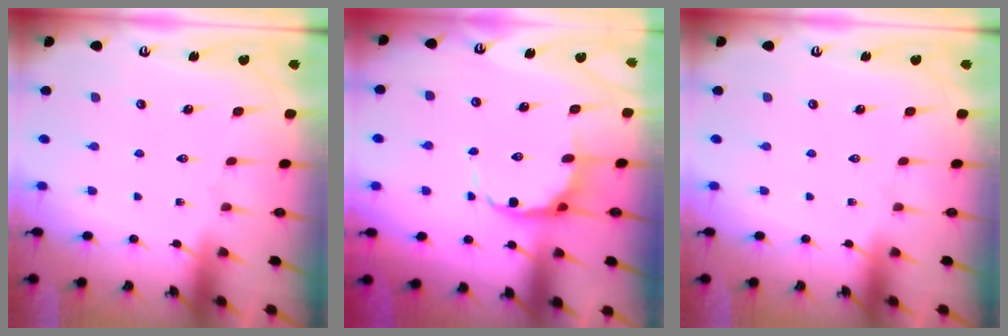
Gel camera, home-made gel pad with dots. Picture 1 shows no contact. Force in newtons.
{"total": 6.8, "press": 6.3, "slide": 2.6}
{"total": 0.0}